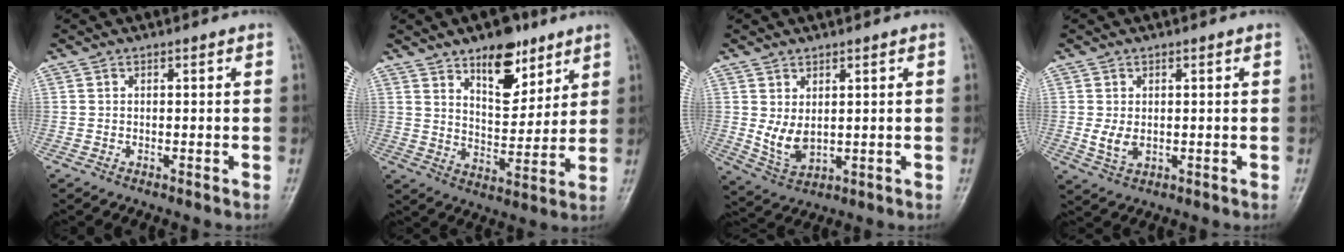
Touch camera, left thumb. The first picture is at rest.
{"total": 12.0, "force": [7.4, 6.0, 7.4], "torque": [-0.082, -0.048, 0.123]}
{"total": 6.1, "force": [0.9, 3.5, 4.9], "torque": [-0.082, -0.013, 0.033]}
{"total": 4.0, "force": [0.0, 2.5, 3.2], "torque": [-0.058, -0.005, 0.007]}